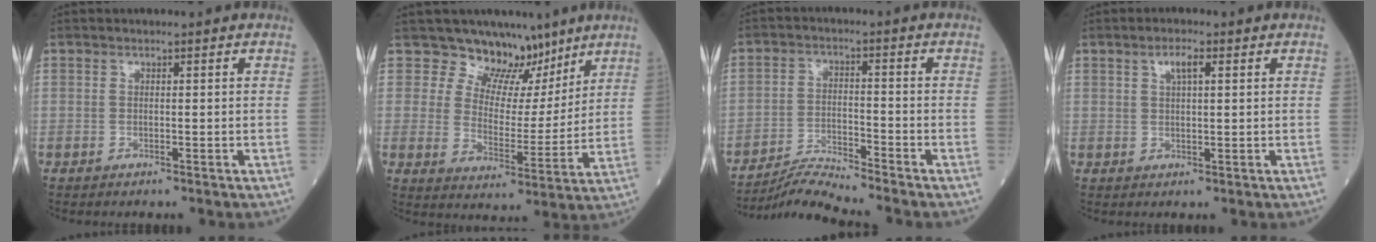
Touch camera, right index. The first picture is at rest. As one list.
[{"total": 8.6, "force": [6.9, 4.4, 2.3], "torque": [-0.029, -0.011, 0.111]}, {"total": 5.7, "force": [-5.4, -1.7, 0.2], "torque": [-0.016, -0.014, -0.101]}, {"total": 2.8, "force": [1.3, 0.6, 2.4], "torque": [-0.048, 0.003, 0.023]}]